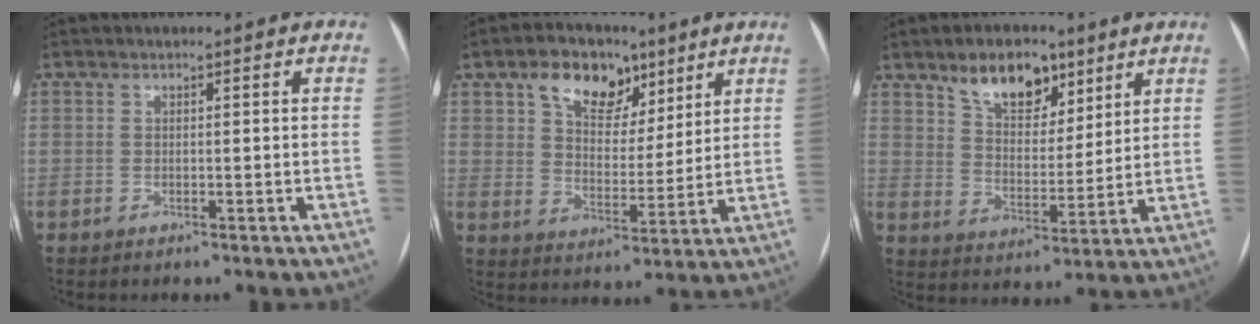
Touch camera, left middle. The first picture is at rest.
{"total": 10.2, "force": [5.9, 6.2, 5.4], "torque": [-0.089, 0.023, 0.103]}
{"total": 9.8, "force": [6.4, 5.1, 5.4], "torque": [-0.090, 0.011, 0.114]}